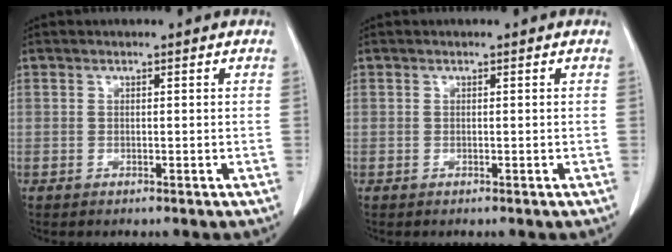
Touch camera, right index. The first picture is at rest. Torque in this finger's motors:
{"motor_torque": [0.00, 0.00, 0.01, 0.00]}